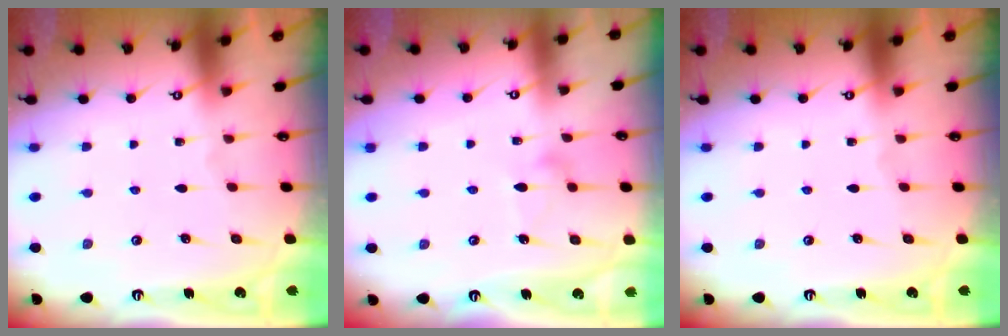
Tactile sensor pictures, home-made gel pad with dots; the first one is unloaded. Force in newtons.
{"total": 8.4, "press": 8.4, "slide": 0.3}
{"total": 0.0}